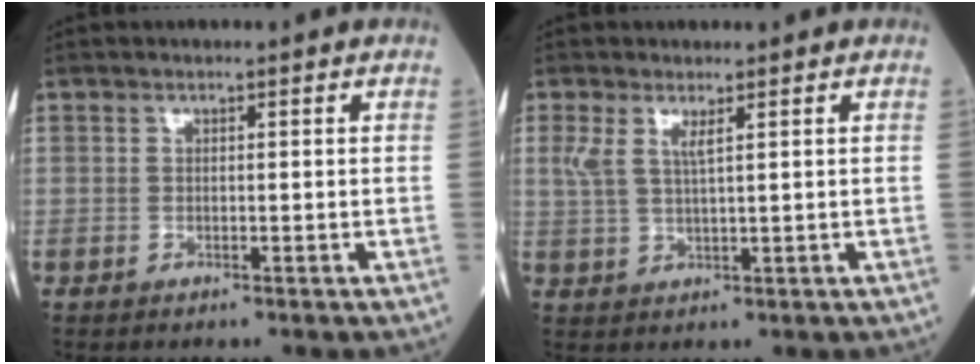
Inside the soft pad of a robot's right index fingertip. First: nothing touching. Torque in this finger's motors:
{"motor_torque": [0.00, 0.04, 0.05, 0.07]}